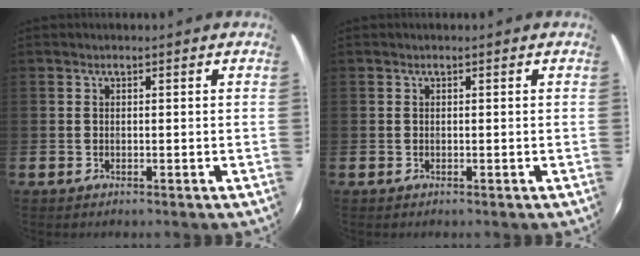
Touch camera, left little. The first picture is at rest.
{"total": 0.0}